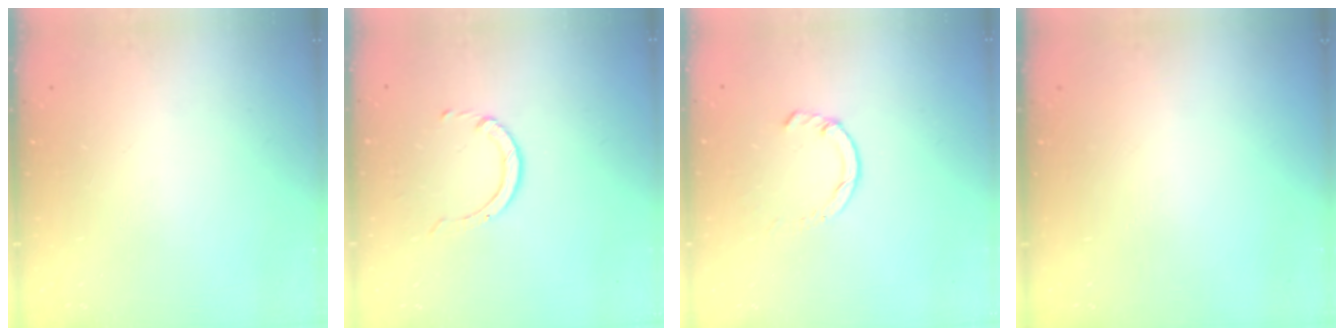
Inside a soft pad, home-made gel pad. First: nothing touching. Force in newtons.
{"total": 2.3, "press": 2.3, "slide": 0.3}
{"total": 2.3, "press": 2.3, "slide": 0.5}
{"total": 0.0}